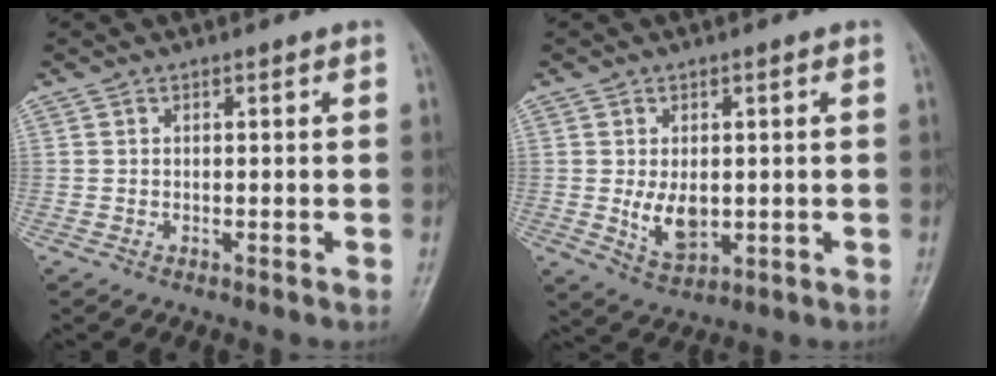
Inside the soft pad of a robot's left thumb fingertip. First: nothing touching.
{"total": 6.1, "force": [-0.1, 3.8, 4.8], "torque": [-0.069, -0.013, 0.011]}